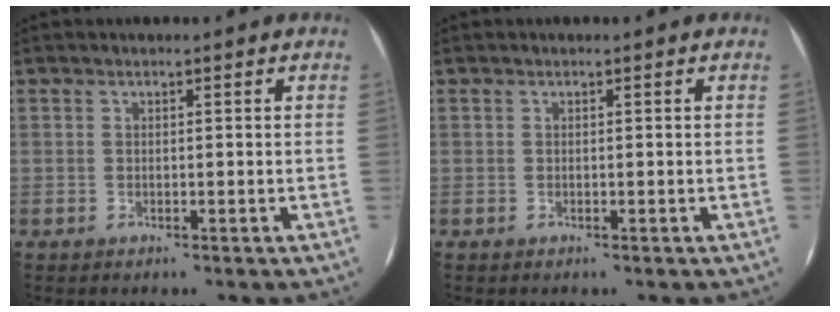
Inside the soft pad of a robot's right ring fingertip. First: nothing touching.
{"total": 0.0}